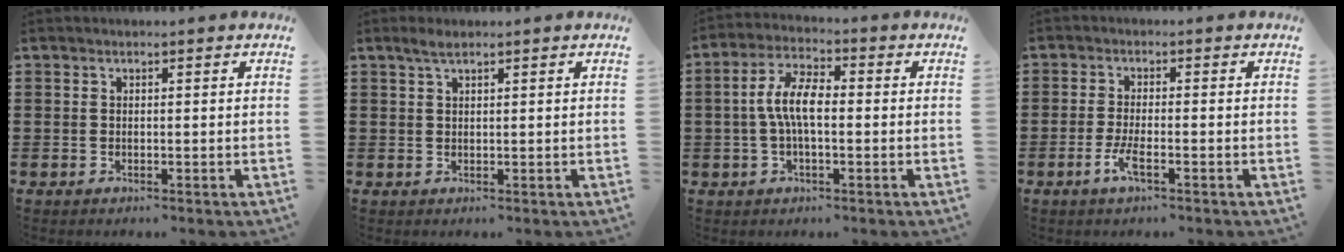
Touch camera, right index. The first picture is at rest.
{"total": 1.7, "force": [1.2, 0.5, 1.2], "torque": [-0.025, 0.004, 0.020]}
{"total": 6.8, "force": [-0.5, 2.6, 6.2], "torque": [-0.133, 0.002, -0.015]}
{"total": 3.4, "force": [-1.7, 0.6, 2.9], "torque": [-0.068, -0.007, -0.037]}